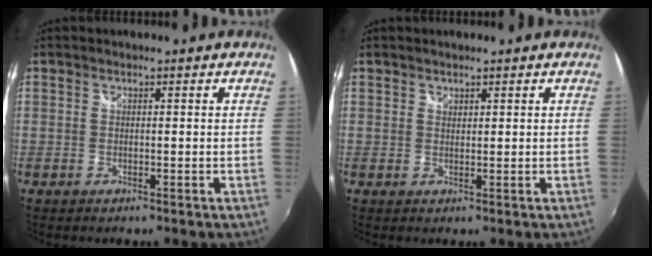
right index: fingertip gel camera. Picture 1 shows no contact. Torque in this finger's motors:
{"motor_torque": [-0.06, 0.16, -0.04, -0.01]}